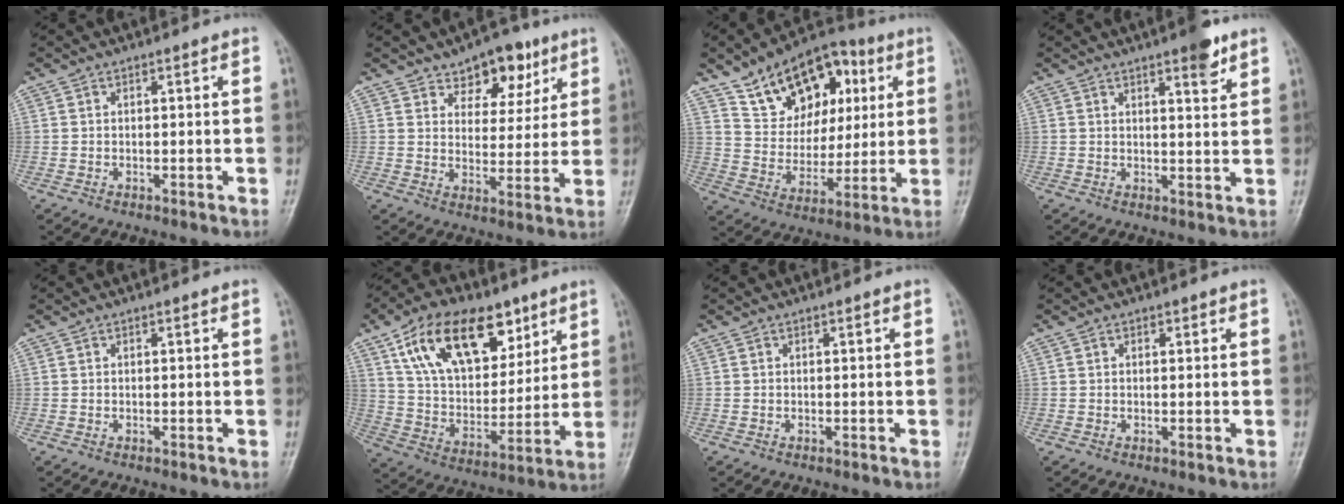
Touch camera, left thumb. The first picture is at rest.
{"total": 9.9, "force": [6.1, 6.1, 5.0], "torque": [-0.032, -0.028, 0.091]}
{"total": 18.6, "force": [8.4, 12.3, 11.2], "torque": [-0.123, -0.011, 0.145]}
{"total": 4.9, "force": [3.3, 1.2, 3.5], "torque": [-0.040, -0.019, 0.043]}
{"total": 0.0}
{"total": 21.6, "force": [11.2, 12.4, 13.7], "torque": [-0.193, -0.029, 0.198]}
{"total": 0.0}
{"total": 0.8, "force": [0.3, 0.6, 0.3], "torque": [0.001, -0.001, 0.003]}